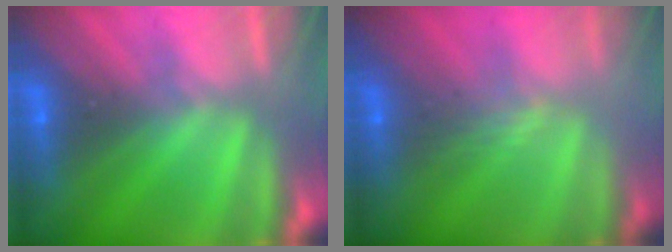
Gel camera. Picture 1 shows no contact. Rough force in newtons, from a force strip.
{"total": 2.8}